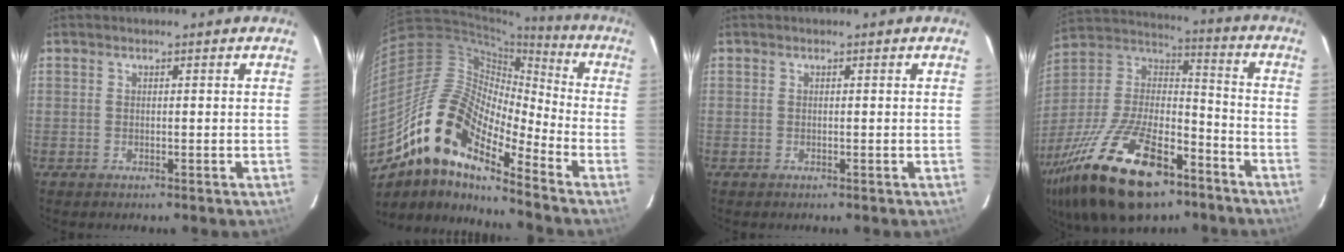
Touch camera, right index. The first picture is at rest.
{"total": 16.9, "force": [-11.6, 5.3, 11.2], "torque": [-0.190, -0.001, -0.238]}
{"total": 0.0}
{"total": 29.4, "force": [-17.7, 12.9, 19.6], "torque": [-0.396, -0.020, -0.292]}